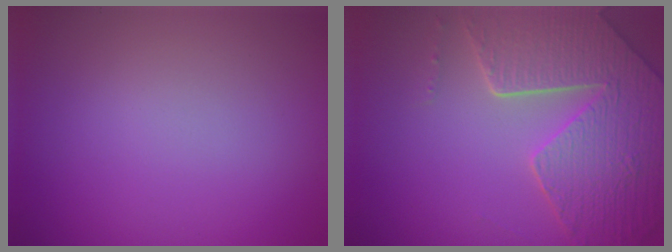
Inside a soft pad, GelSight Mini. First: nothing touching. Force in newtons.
{"total": 8.2, "press": 5.9, "slide": 5.6}